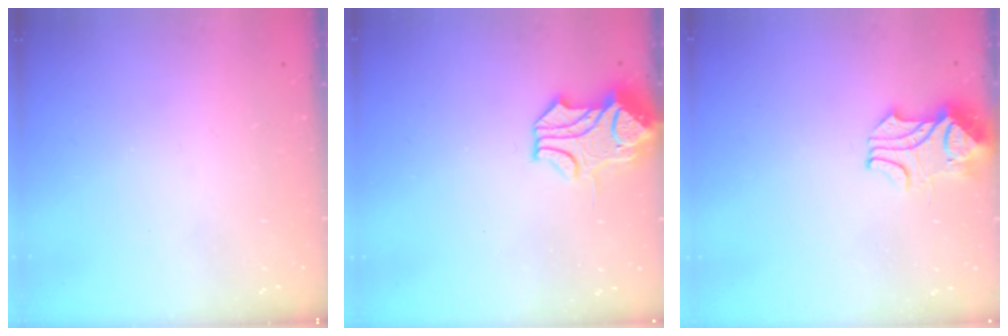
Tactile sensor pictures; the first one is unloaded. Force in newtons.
{"total": 1.6, "press": 1.1, "slide": 1.2}
{"total": 2.4, "press": 2.2, "slide": 0.9}